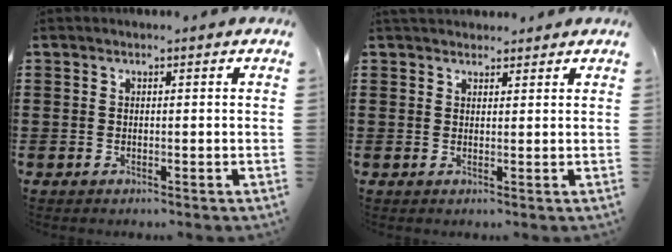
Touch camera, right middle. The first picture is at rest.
{"total": 2.0, "force": [1.9, 0.4, -0.1], "torque": [-0.004, 0.003, 0.038]}